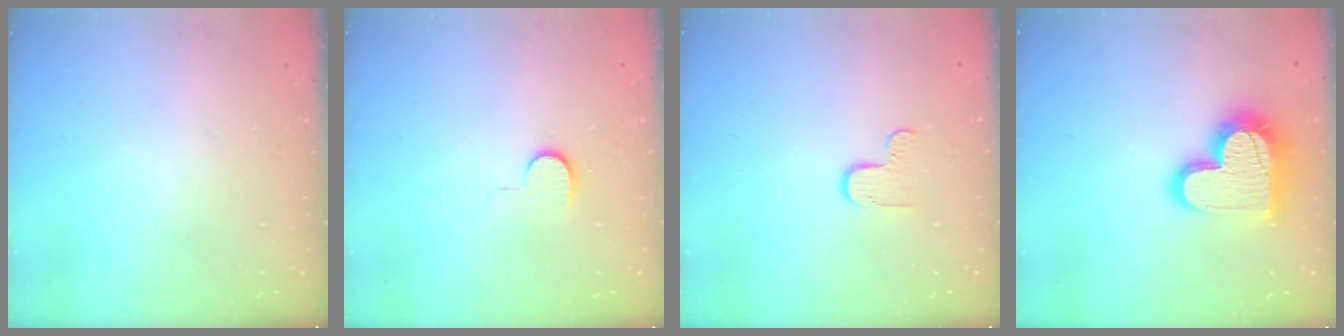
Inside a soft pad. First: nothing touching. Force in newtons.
{"total": 6.6, "press": 6.6, "slide": 0.7}
{"total": 5.2, "press": 5.2, "slide": 0.5}
{"total": 18.4, "press": 18.4, "slide": 1.4}